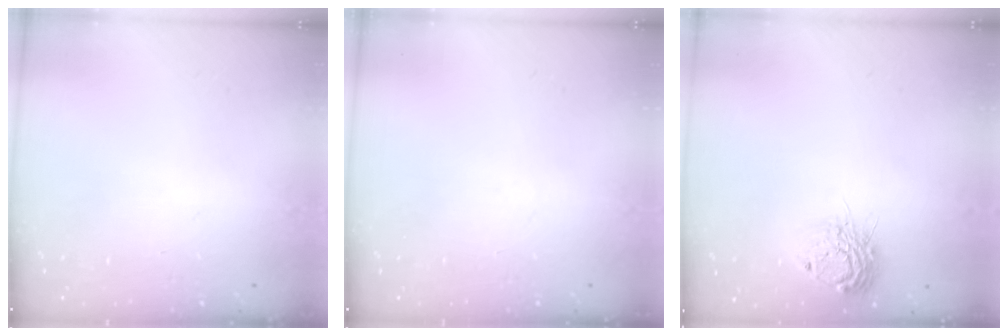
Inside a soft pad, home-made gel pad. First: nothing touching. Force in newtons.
{"total": 0.0}
{"total": 12.5, "press": 12.5, "slide": 1.1}